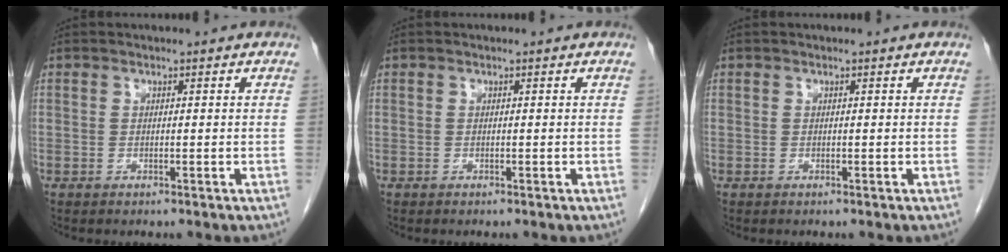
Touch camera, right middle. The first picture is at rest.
{"total": 0.0}
{"total": 0.0}